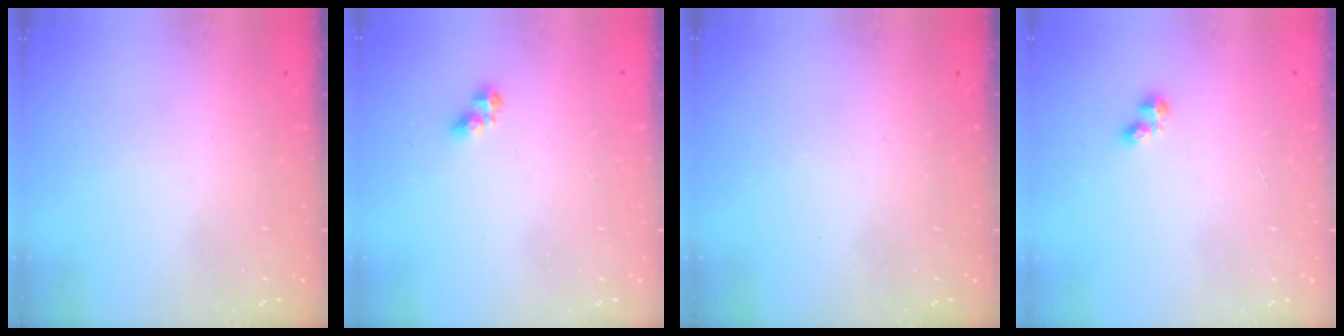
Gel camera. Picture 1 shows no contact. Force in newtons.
{"total": 4.9, "press": 4.8, "slide": 0.6}
{"total": 0.0}
{"total": 3.2, "press": 3.2, "slide": 0.4}